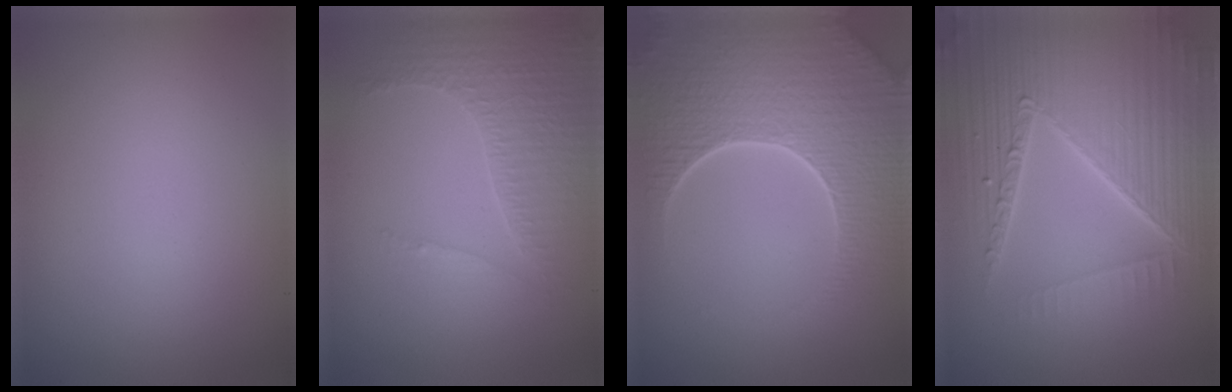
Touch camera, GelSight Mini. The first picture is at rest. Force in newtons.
{"total": 4.2, "press": 3.0, "slide": 2.8}
{"total": 8.8, "press": 6.3, "slide": 6.2}
{"total": 8.6, "press": 6.0, "slide": 6.2}